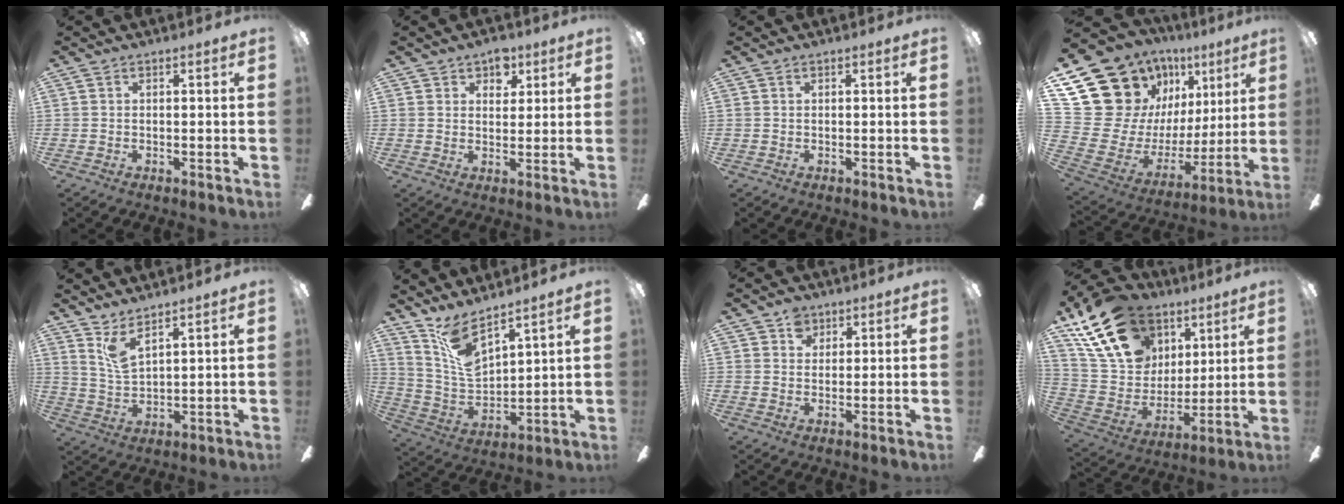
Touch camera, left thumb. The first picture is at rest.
{"total": 5.9, "force": [4.0, 3.9, 2.0], "torque": [-0.012, -0.014, 0.068]}
{"total": 0.0}
{"total": 21.7, "force": [11.8, 16.2, 8.3], "torque": [-0.171, -0.090, 0.256]}
{"total": 6.8, "force": [4.8, 2.1, 4.3], "torque": [-0.098, -0.018, 0.089]}
{"total": 11.5, "force": [8.4, 4.1, 6.7], "torque": [-0.136, -0.046, 0.160]}
{"total": 4.6, "force": [2.8, 3.4, 1.1], "torque": [-0.010, -0.002, 0.049]}
{"total": 24.2, "force": [13.7, 16.2, 11.6], "torque": [-0.223, -0.050, 0.263]}